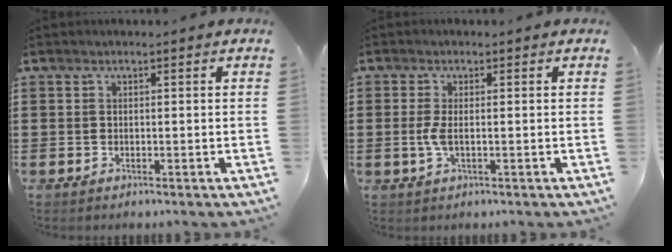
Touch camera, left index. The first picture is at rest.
{"total": 2.4, "force": [-0.3, 0.6, 2.3], "torque": [-0.058, -0.006, -0.009]}